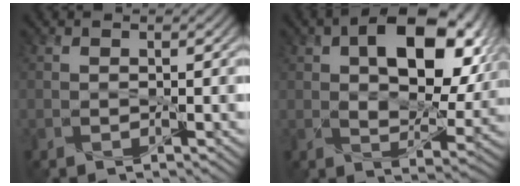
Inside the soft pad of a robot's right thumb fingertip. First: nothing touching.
{"total": 14.1, "force": [4.0, 8.0, 10.9], "torque": [-0.163, -0.002, 0.072]}